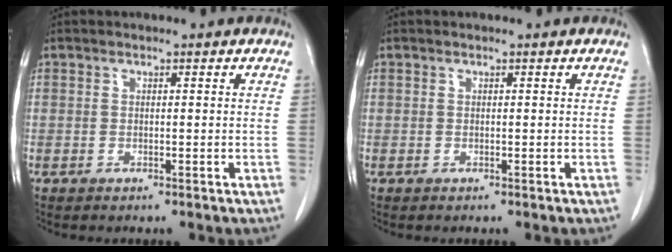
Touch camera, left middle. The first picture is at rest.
{"total": 0.0}